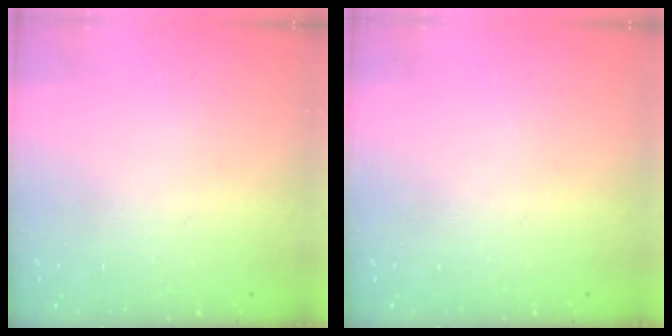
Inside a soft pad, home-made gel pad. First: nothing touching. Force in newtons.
{"total": 0.0}